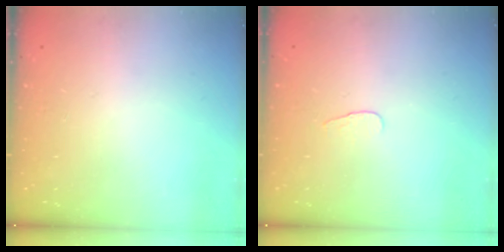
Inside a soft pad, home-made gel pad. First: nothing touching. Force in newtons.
{"total": 2.8, "press": 2.8, "slide": 0.3}